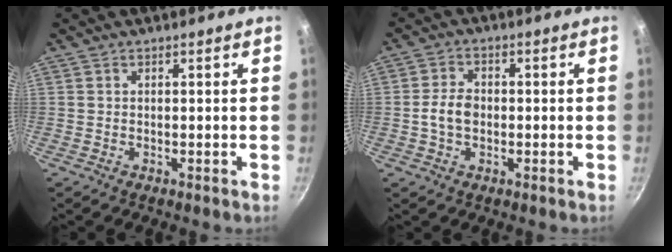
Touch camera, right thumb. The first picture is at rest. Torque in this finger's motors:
{"motor_torque": [1.01, 0.85, 0.74, -0.24, 0.04]}